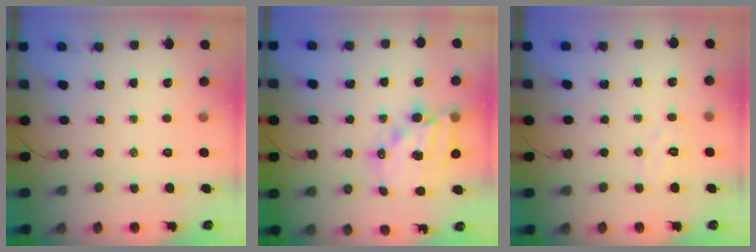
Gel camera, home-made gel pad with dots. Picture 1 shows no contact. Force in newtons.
{"total": 15.7, "press": 15.3, "slide": 3.8}
{"total": 4.3, "press": 4.1, "slide": 1.0}